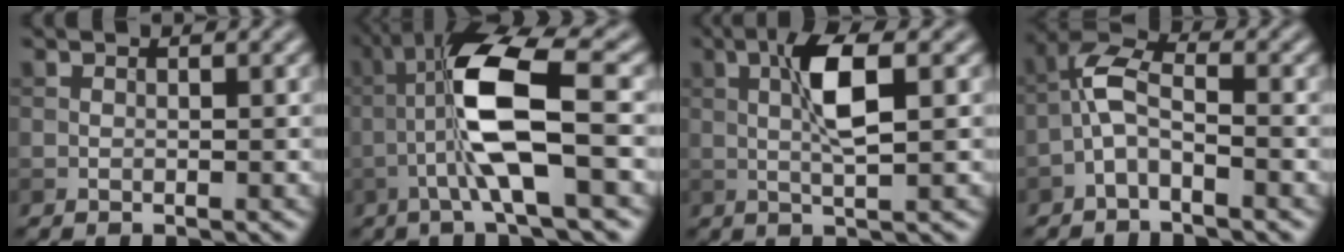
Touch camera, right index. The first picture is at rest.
{"total": 8.4, "force": [-1.2, 1.4, 8.2], "torque": [-0.157, 0.019, -0.025]}
{"total": 4.9, "force": [0.9, 0.9, 4.7], "torque": [-0.092, 0.008, 0.017]}
{"total": 3.7, "force": [-1.6, 1.5, 2.9], "torque": [-0.063, 0.016, -0.043]}